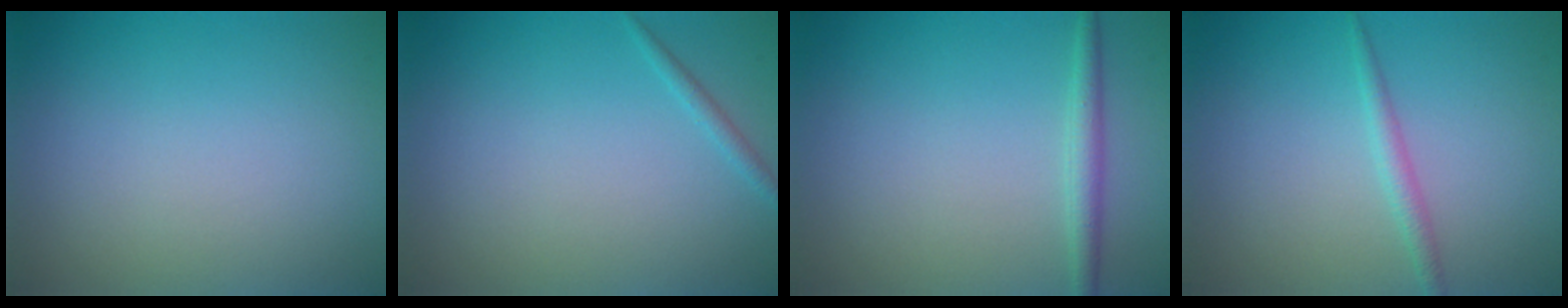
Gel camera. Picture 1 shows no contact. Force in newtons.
{"total": 0.8, "press": 0.8, "slide": 0.0}
{"total": 1.8, "press": 1.8, "slide": 0.1}
{"total": 1.4, "press": 1.4, "slide": 0.1}